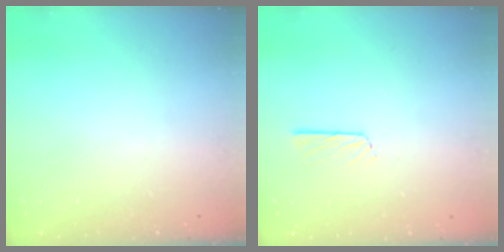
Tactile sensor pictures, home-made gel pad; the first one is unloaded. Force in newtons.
{"total": 4.3, "press": 4.3, "slide": 0.5}